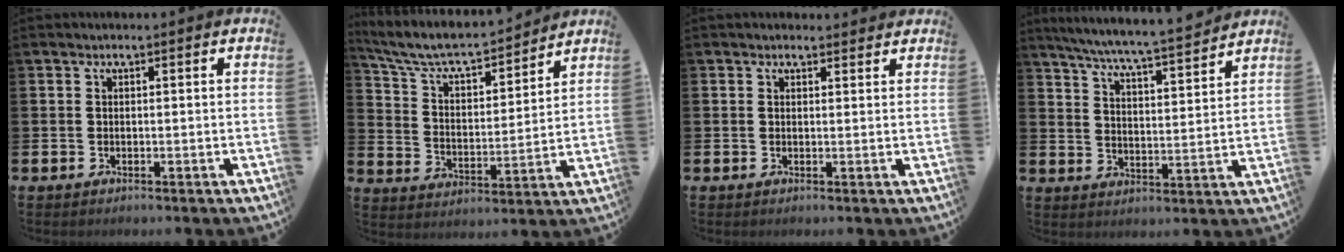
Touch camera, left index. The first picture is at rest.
{"total": 7.7, "force": [7.1, 1.8, 2.5], "torque": [-0.087, -0.052, 0.120]}
{"total": 1.3, "force": [1.1, 0.6, 0.1], "torque": [0.009, 0.002, 0.018]}
{"total": 6.4, "force": [6.1, -0.3, 2.0], "torque": [-0.065, -0.051, 0.105]}